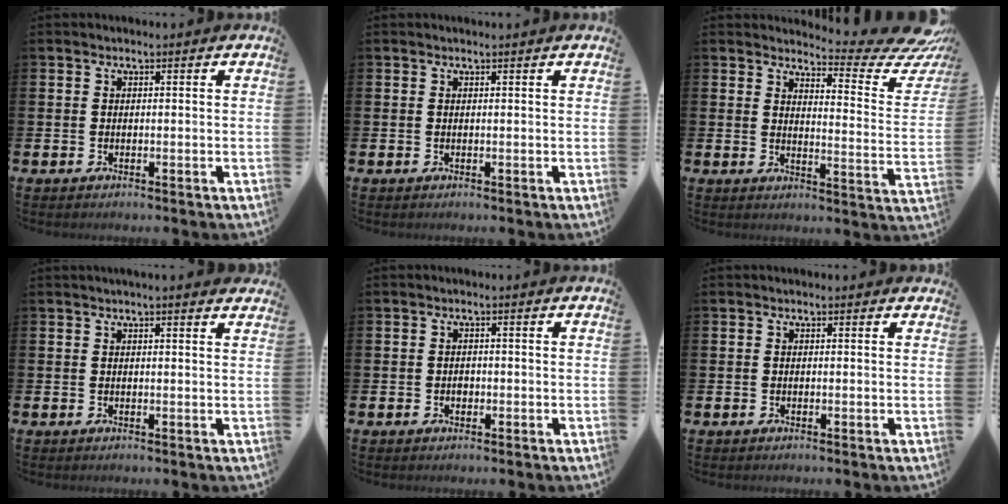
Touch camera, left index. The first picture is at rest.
{"total": 0.0}
{"total": 6.0, "force": [5.2, 1.3, 2.7], "torque": [-0.042, -0.052, 0.078]}
{"total": 1.4, "force": [1.4, -0.1, 0.4], "torque": [-0.008, -0.002, 0.025]}
{"total": 1.0, "force": [-0.1, 0.9, 0.5], "torque": [-0.008, 0.005, -0.004]}
{"total": 0.0}